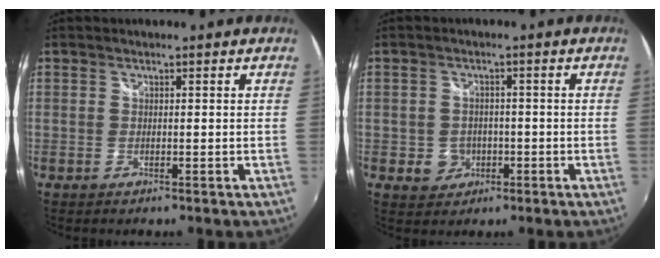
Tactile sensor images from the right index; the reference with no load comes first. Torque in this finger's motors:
{"motor_torque": [0.08, 0.04, -0.02, 0.00]}